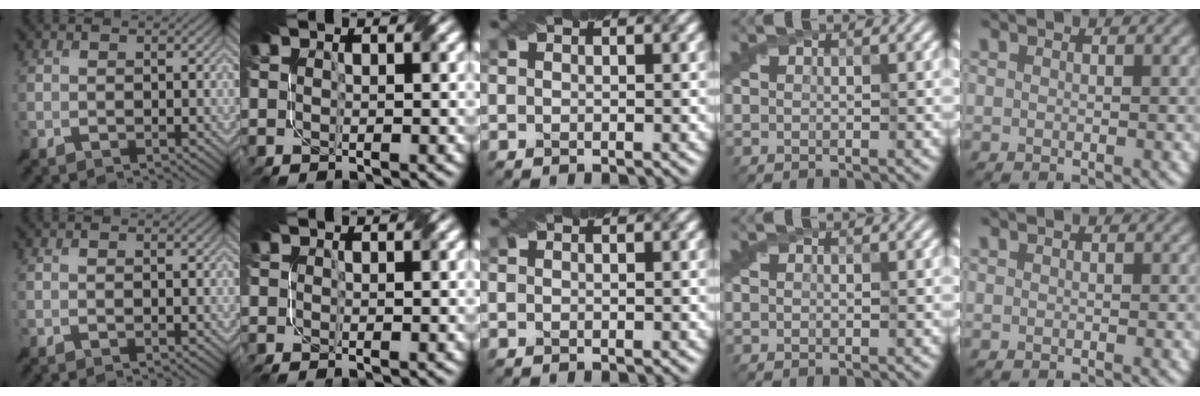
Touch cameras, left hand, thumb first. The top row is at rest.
{"thumb": {"total": 1.4, "force": [0.5, -1.2, -0.4], "torque": [0.022, 0.012, 0.003]}}